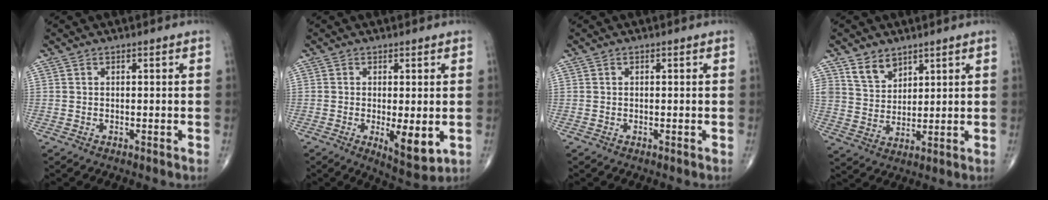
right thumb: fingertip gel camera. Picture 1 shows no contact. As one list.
[{"total": 7.0, "force": [-1.3, 2.3, 6.5], "torque": [-0.097, -0.021, -0.014]}, {"total": 0.0}, {"total": 6.0, "force": [4.2, 3.8, 2.0], "torque": [-0.013, -0.035, 0.087]}]